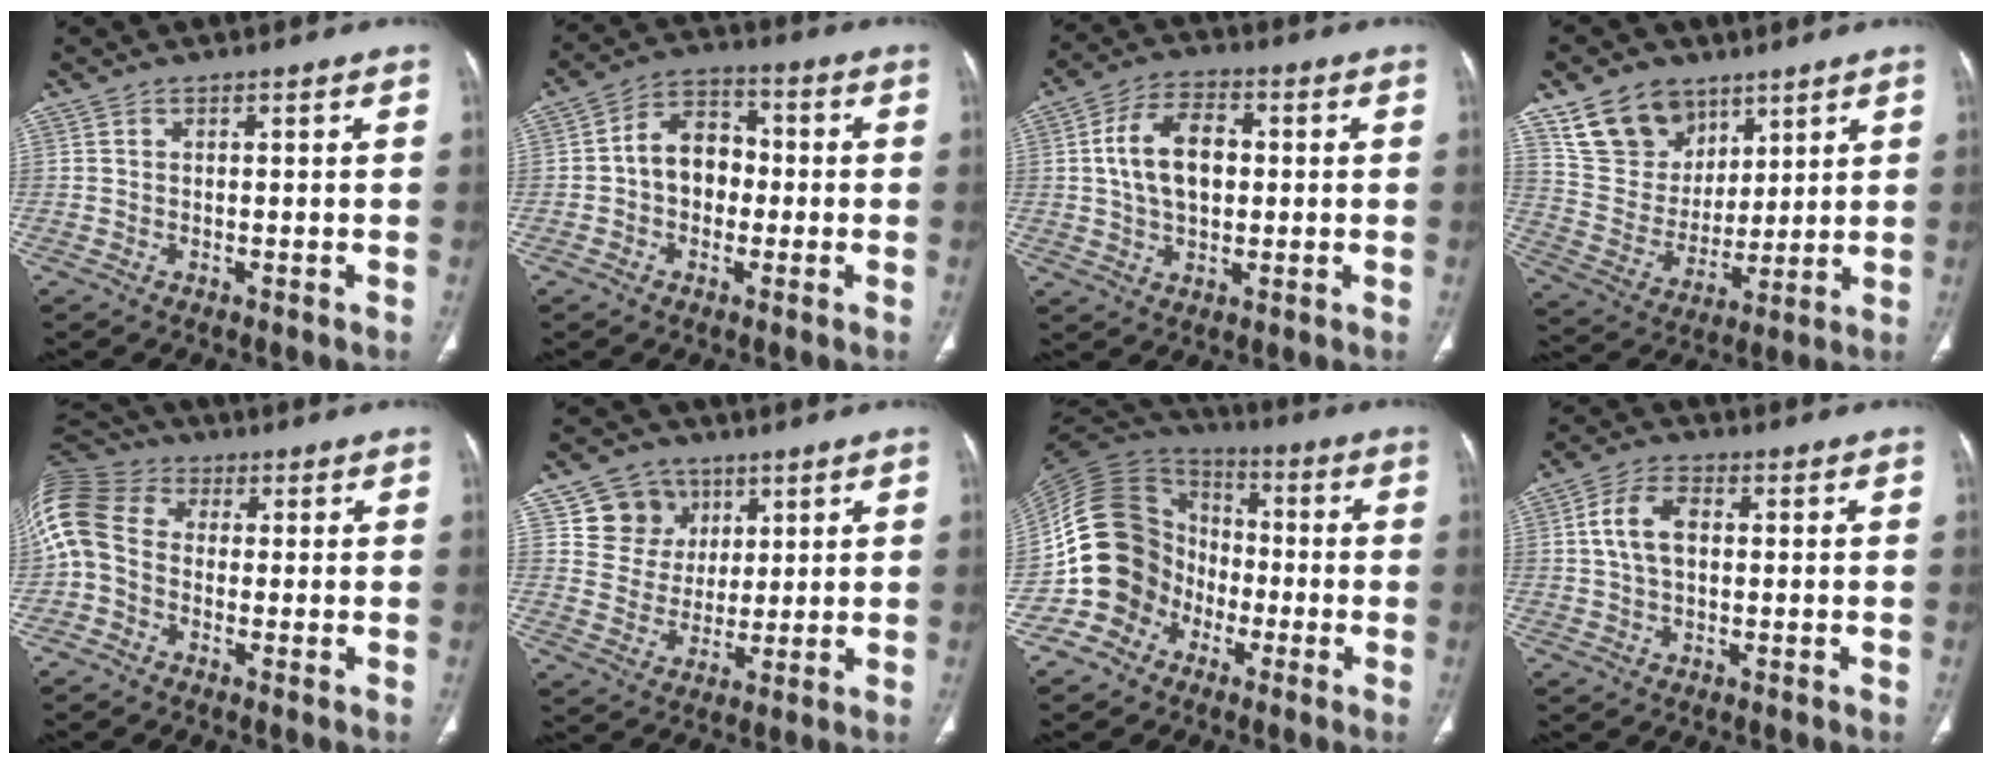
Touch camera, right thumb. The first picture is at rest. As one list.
[{"total": 8.8, "force": [-0.8, 6.7, 5.7], "torque": [-0.061, 0.030, -0.026]}, {"total": 11.0, "force": [1.0, 6.9, 8.5], "torque": [-0.137, 0.014, 0.016]}, {"total": 14.3, "force": [8.8, 10.2, 4.8], "torque": [-0.053, -0.044, 0.176]}, {"total": 14.4, "force": [0.0, 11.6, 8.5], "torque": [-0.201, 0.037, -0.010]}, {"total": 9.4, "force": [4.4, 8.2, 1.5], "torque": [0.012, -0.020, 0.082]}, {"total": 15.8, "force": [-5.5, 13.6, 5.7], "torque": [-0.080, 0.068, -0.106]}, {"total": 7.1, "force": [0.8, 4.3, 5.6], "torque": [-0.103, 0.018, 0.012]}]